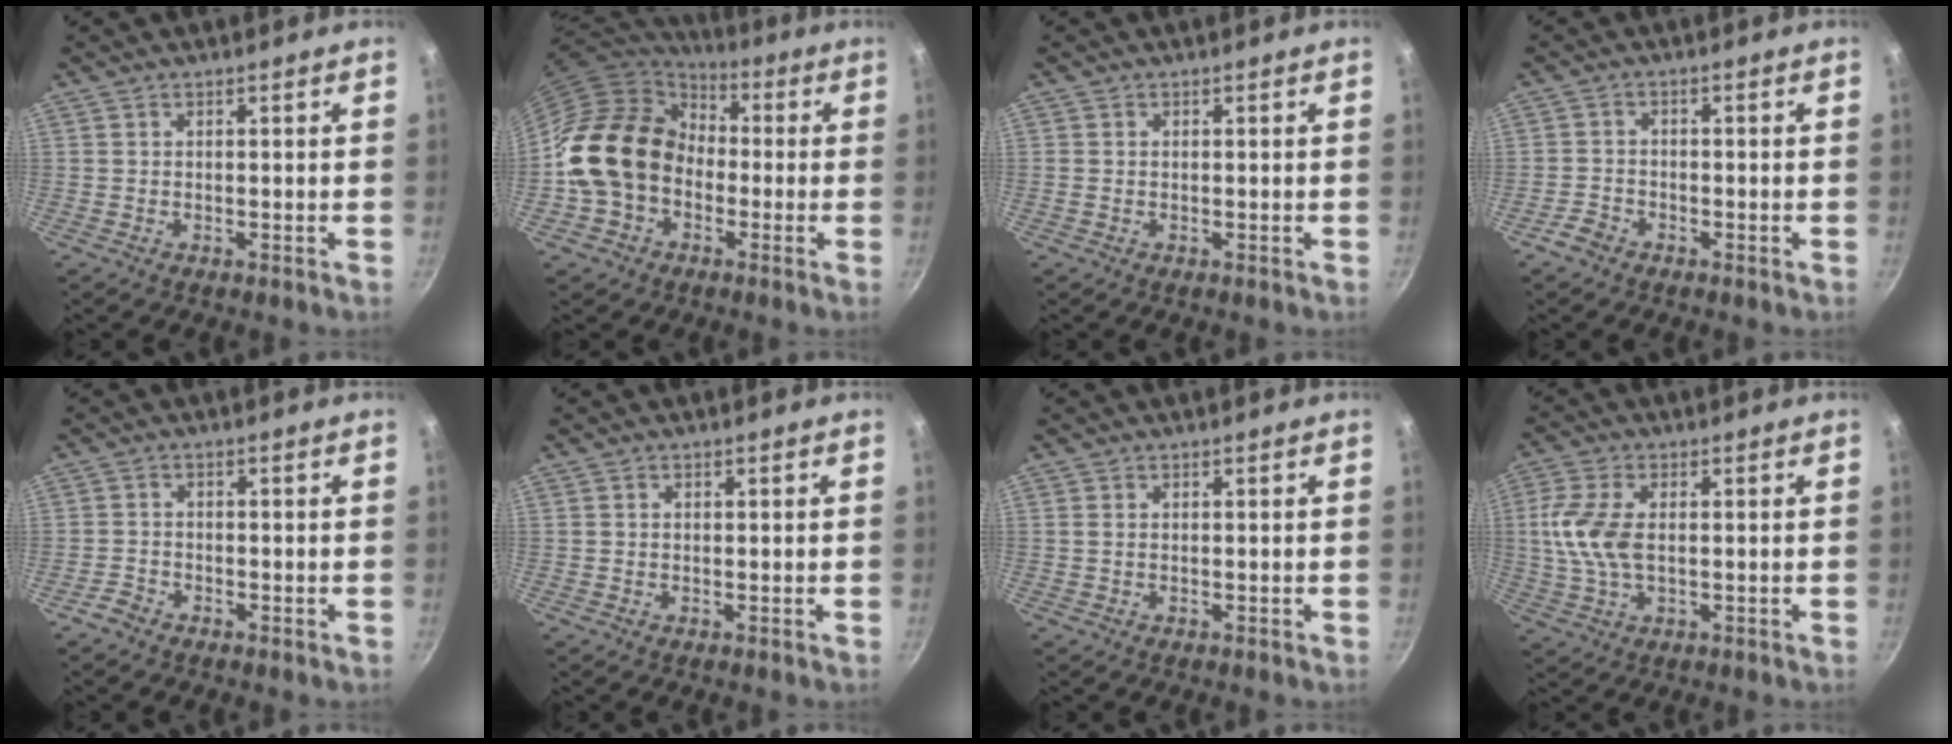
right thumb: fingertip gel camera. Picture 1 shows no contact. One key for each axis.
{"total": 18.7, "fx": -2.1, "fy": 14.7, "fz": 11.2, "tx": -0.179, "ty": 0.054, "tz": -0.048}
{"total": 0.6, "fx": 0.0, "fy": 0.5, "fz": 0.3, "tx": -0.006, "ty": 0.002, "tz": -0.001}
{"total": 3.0, "fx": -2.2, "fy": 1.8, "fz": 0.9, "tx": -0.021, "ty": 0.022, "tz": -0.042}
{"total": 2.2, "fx": -1.8, "fy": 1.1, "fz": 0.5, "tx": -0.012, "ty": 0.018, "tz": -0.035}
{"total": 0.6, "fx": 0.1, "fy": 0.5, "fz": 0.3, "tx": -0.005, "ty": 0.003, "tz": 0.001}
{"total": 0.6, "fx": 0.0, "fy": 0.4, "fz": 0.4, "tx": -0.008, "ty": 0.001, "tz": -0.001}
{"total": 9.4, "fx": 0.5, "fy": 5.2, "fz": 7.8, "tx": -0.165, "ty": 0.004, "tz": 0.004}